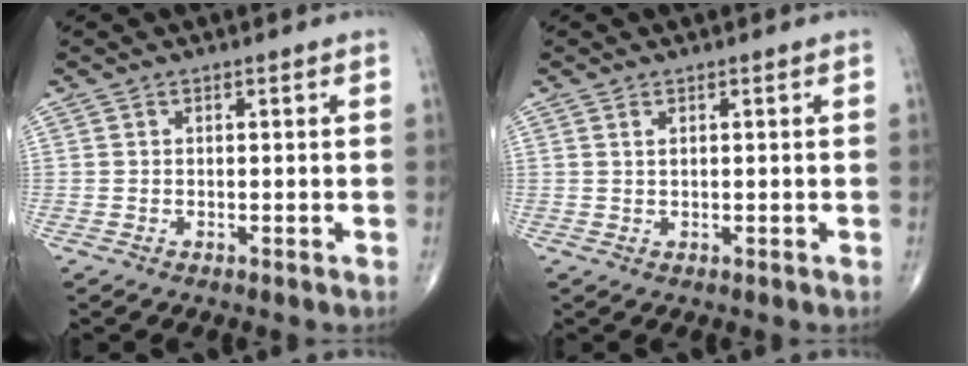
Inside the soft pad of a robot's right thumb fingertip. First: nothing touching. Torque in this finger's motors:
{"motor_torque": [-0.58, 0.16, 0.11, 0.09, -0.01]}